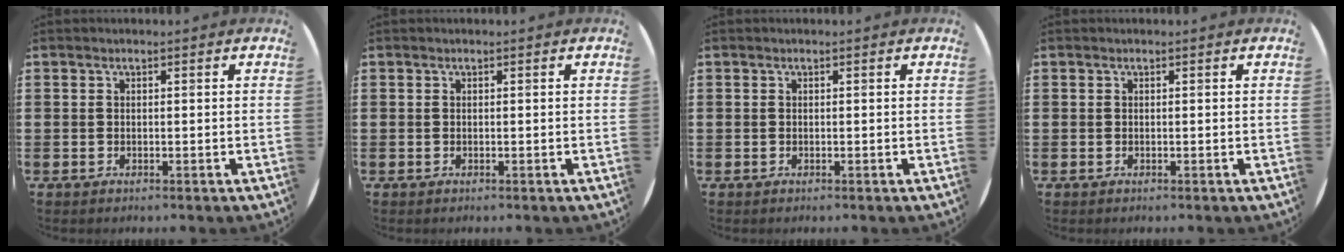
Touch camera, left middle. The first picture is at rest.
{"total": 0.0}
{"total": 0.0}
{"total": 0.0}